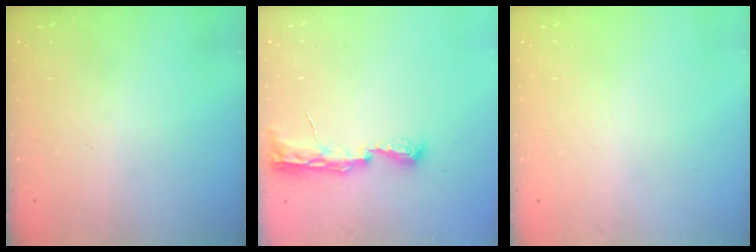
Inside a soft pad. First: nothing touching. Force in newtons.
{"total": 8.2, "press": 8.2, "slide": 1.0}
{"total": 0.0}